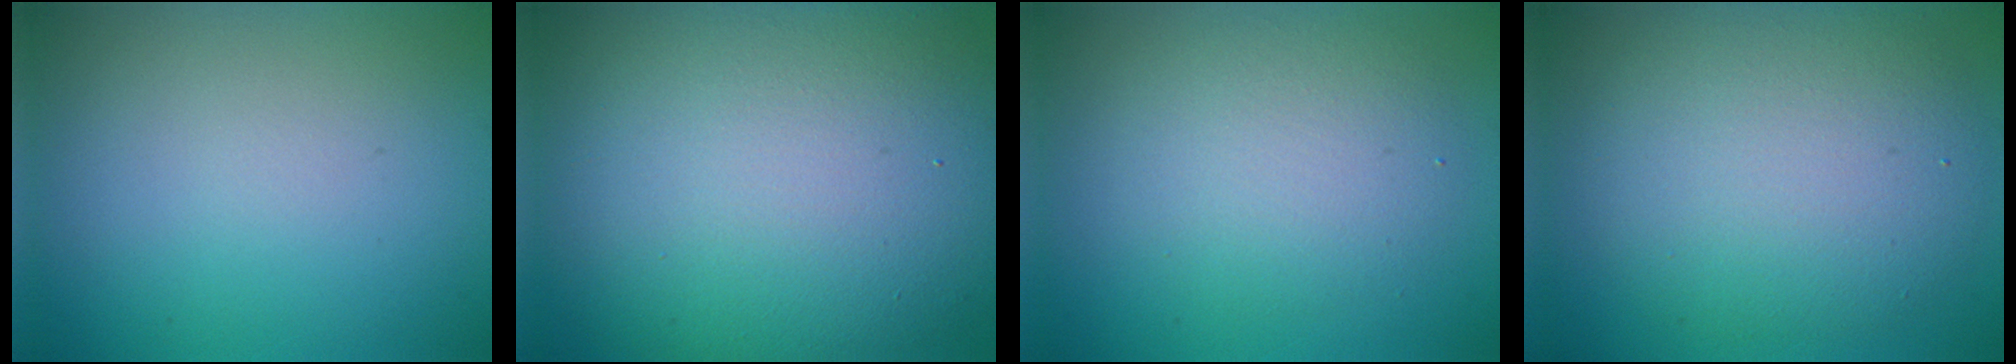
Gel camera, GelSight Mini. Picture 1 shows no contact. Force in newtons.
{"total": 16.3, "press": 16.3, "slide": 0.7}
{"total": 4.0, "press": 4.0, "slide": 0.1}
{"total": 7.3, "press": 7.3, "slide": 0.4}